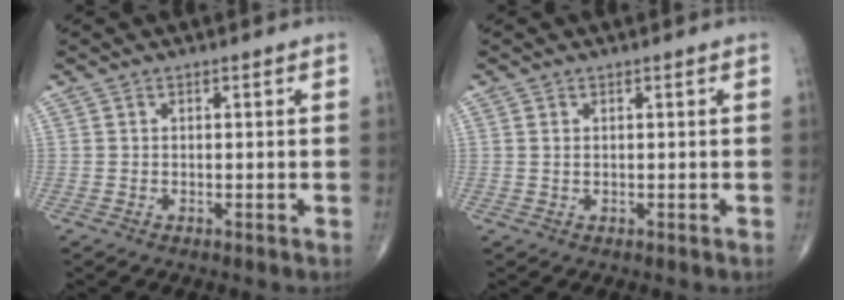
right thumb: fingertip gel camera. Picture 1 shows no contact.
{"total": 0.5, "force": [0.3, 0.2, 0.4], "torque": [-0.009, 0.003, 0.007]}